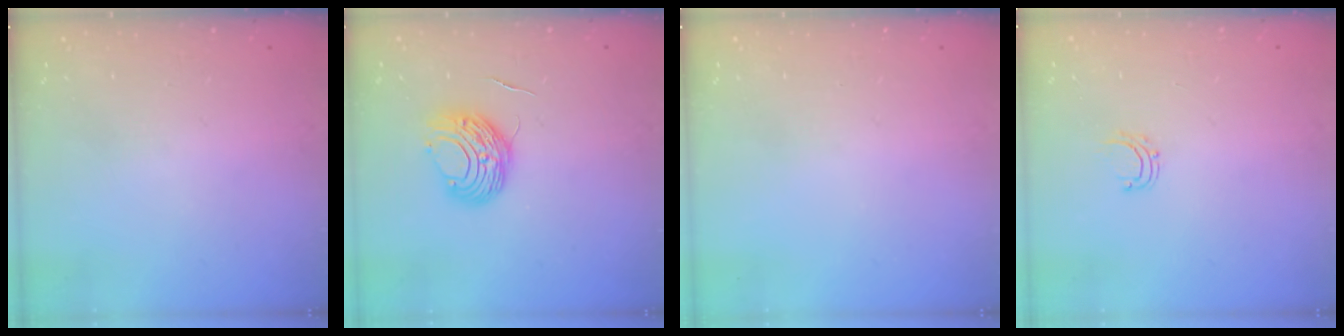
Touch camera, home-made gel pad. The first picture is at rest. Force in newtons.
{"total": 9.4, "press": 9.3, "slide": 0.6}
{"total": 0.0}
{"total": 4.2, "press": 4.2, "slide": 0.3}